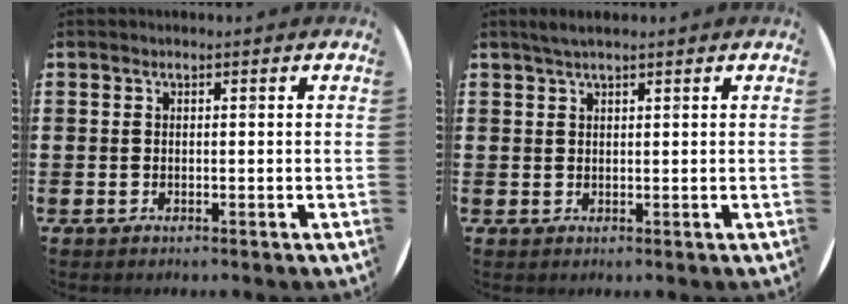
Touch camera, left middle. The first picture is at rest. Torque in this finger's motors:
{"motor_torque": [0.23, -0.12, 0.04, 0.04]}